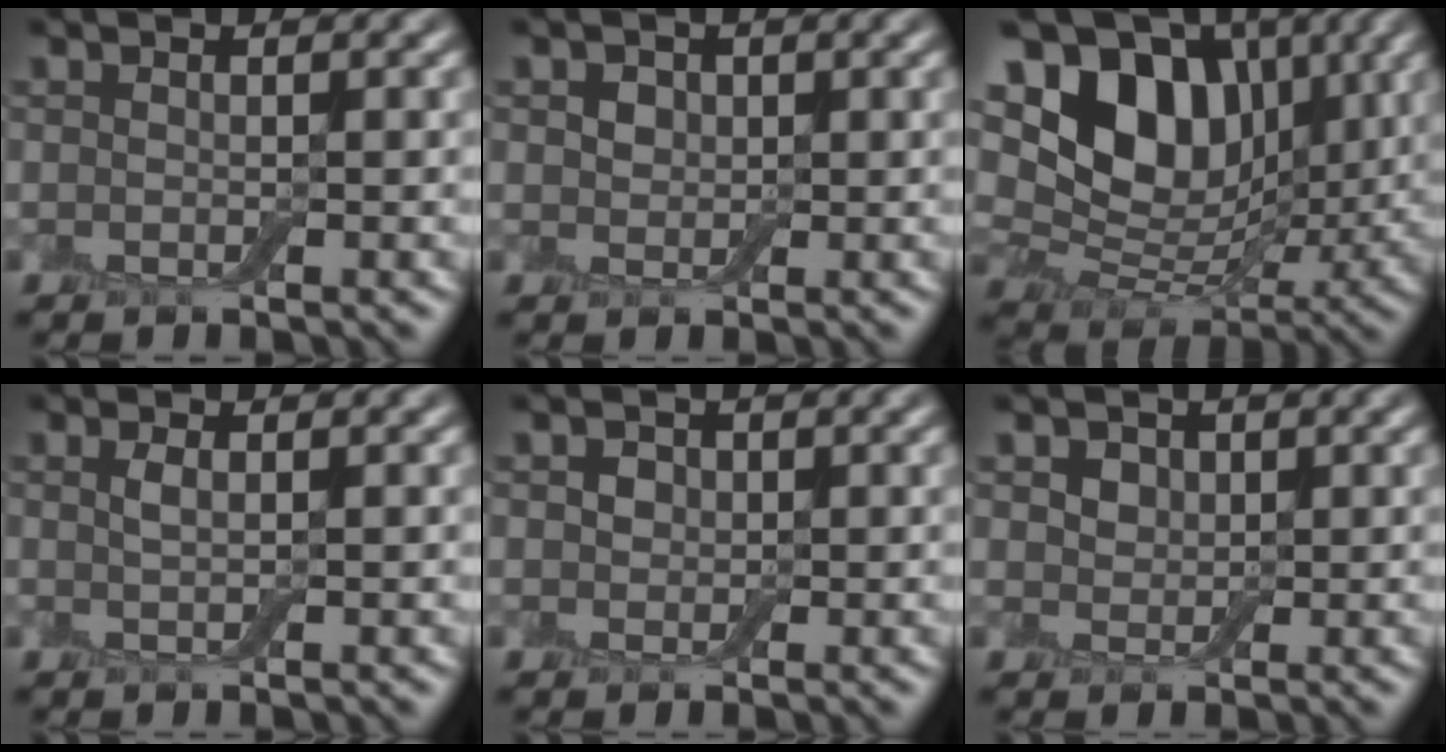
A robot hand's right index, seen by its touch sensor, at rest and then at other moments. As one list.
[{"total": 2.0, "force": [0.9, 1.6, 0.9], "torque": [-0.016, 0.011, 0.004]}, {"total": 12.7, "force": [4.5, 8.8, 7.9], "torque": [-0.150, 0.020, 0.074]}, {"total": 1.0, "force": [0.4, 0.3, 0.8], "torque": [-0.020, 0.003, 0.006]}, {"total": 1.8, "force": [0.6, 1.5, 0.7], "torque": [-0.006, 0.011, -0.006]}, {"total": 2.9, "force": [1.5, 2.1, 1.3], "torque": [-0.033, 0.010, 0.021]}]